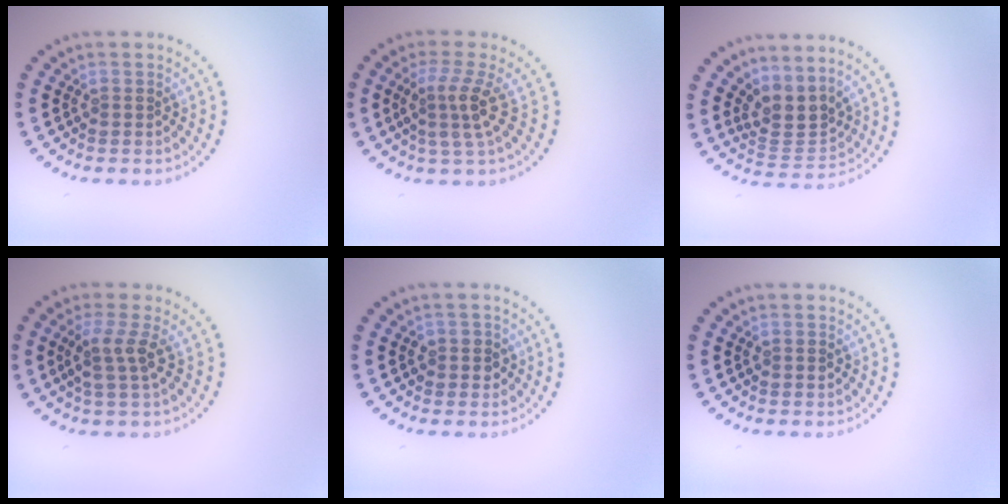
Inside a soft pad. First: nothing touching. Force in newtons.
{"total": 3.1, "press": 2.2, "slide": 2.1}
{"total": 3.2, "press": 2.4, "slide": 2.1}
{"total": 2.5, "press": 2.0, "slide": 1.6}
{"total": 1.6, "press": 1.4, "slide": 0.7}
{"total": 0.8, "press": 0.8, "slide": 0.0}